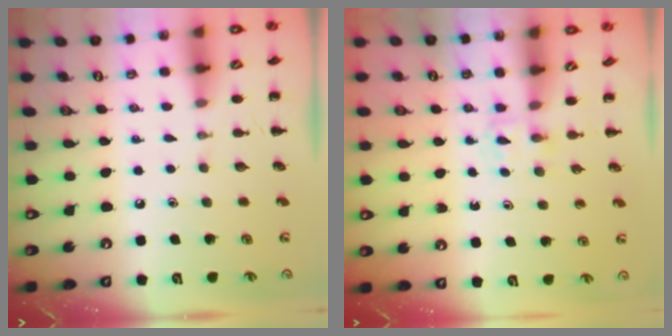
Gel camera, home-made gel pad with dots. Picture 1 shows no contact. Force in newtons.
{"total": 2.3, "press": 2.1, "slide": 1.0}